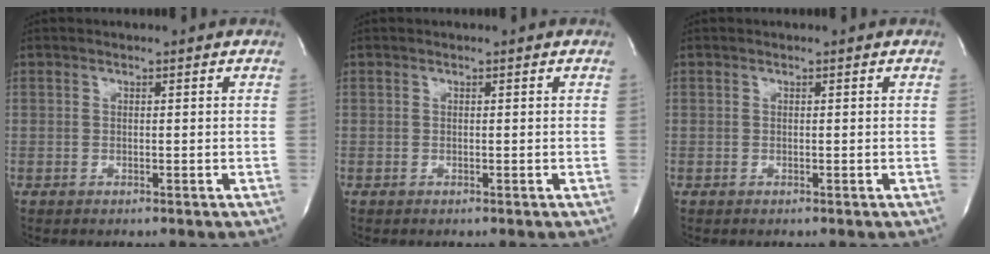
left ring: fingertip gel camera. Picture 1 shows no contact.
{"total": 0.0}
{"total": 0.0}